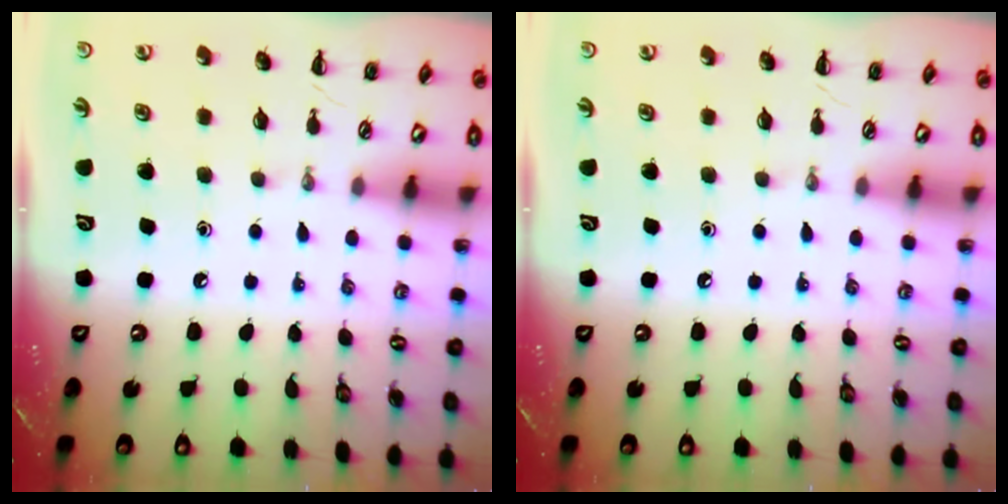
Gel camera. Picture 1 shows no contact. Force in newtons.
{"total": 0.0}